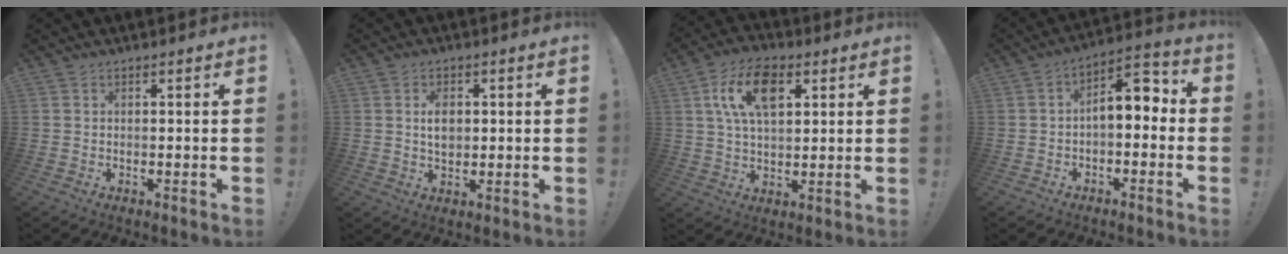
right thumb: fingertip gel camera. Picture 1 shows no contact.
{"total": 4.9, "force": [0.6, 3.4, 3.5], "torque": [-0.040, -0.004, 0.006]}
{"total": 14.1, "force": [5.1, 8.1, 10.3], "torque": [-0.169, 0.008, 0.095]}
{"total": 6.9, "force": [-0.5, 3.8, 5.7], "torque": [-0.075, 0.001, -0.008]}